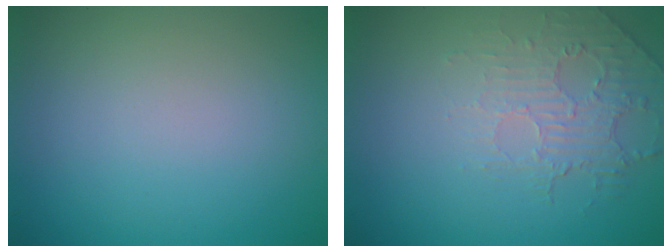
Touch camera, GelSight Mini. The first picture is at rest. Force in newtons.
{"total": 2.1, "press": 1.2, "slide": 1.7}